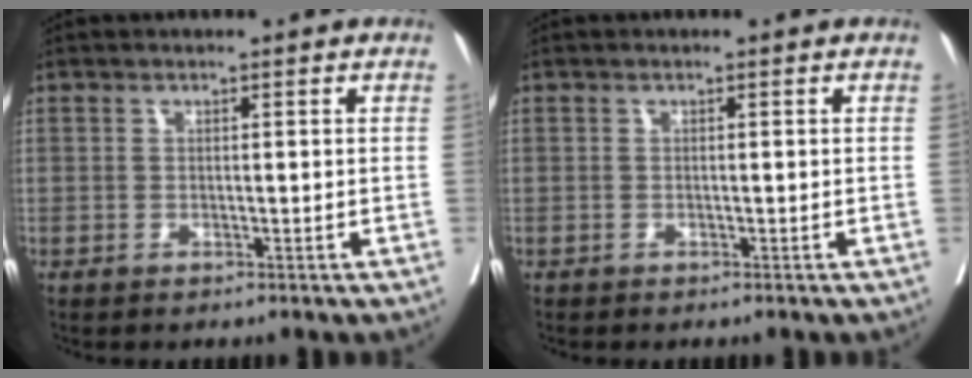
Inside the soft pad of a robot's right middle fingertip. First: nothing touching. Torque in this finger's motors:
{"motor_torque": [-0.32, -0.04, -0.08, 0.00]}